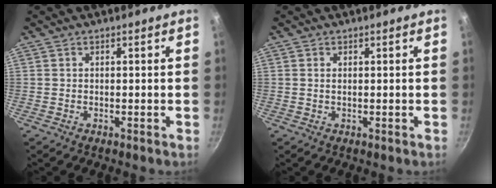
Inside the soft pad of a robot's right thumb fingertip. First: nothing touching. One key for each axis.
{"total": 0.8, "fx": 0.2, "fy": 0.5, "fz": 0.7, "tx": -0.013, "ty": 0.001, "tz": 0.003}